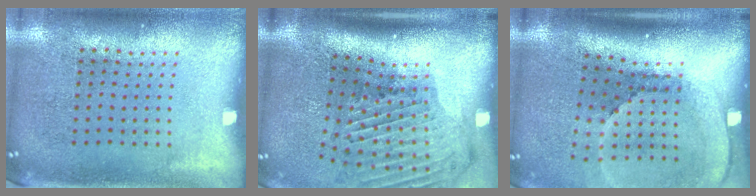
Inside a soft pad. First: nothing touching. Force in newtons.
{"total": 2.9, "press": 2.1, "slide": 2.0}
{"total": 2.6, "press": 1.8, "slide": 1.8}